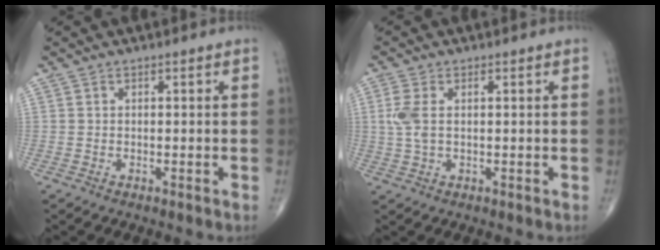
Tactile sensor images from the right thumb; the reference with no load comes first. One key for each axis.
{"total": 4.4, "fx": 0.4, "fy": 2.2, "fz": 3.7, "tx": -0.102, "ty": 0.012, "tz": 0.007}